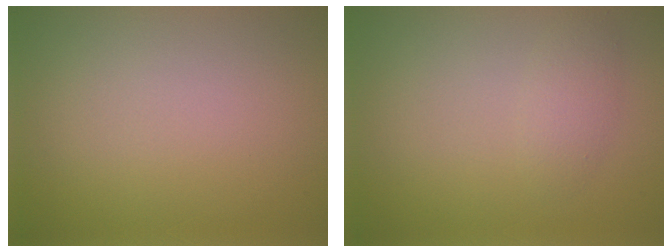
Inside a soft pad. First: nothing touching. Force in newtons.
{"total": 1.5, "press": 1.5, "slide": 0.0}